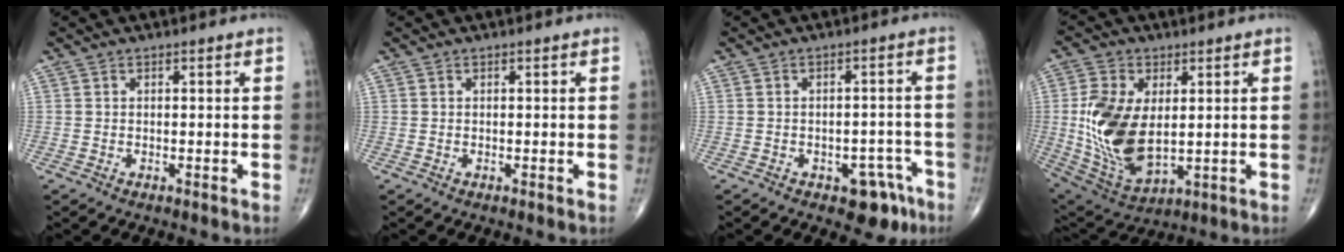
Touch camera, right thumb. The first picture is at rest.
{"total": 0.0}
{"total": 6.4, "force": [-3.7, 3.6, 3.8], "torque": [-0.015, 0.035, -0.042]}
{"total": 16.4, "force": [1.1, 9.5, 13.3], "torque": [-0.260, -0.014, 0.038]}